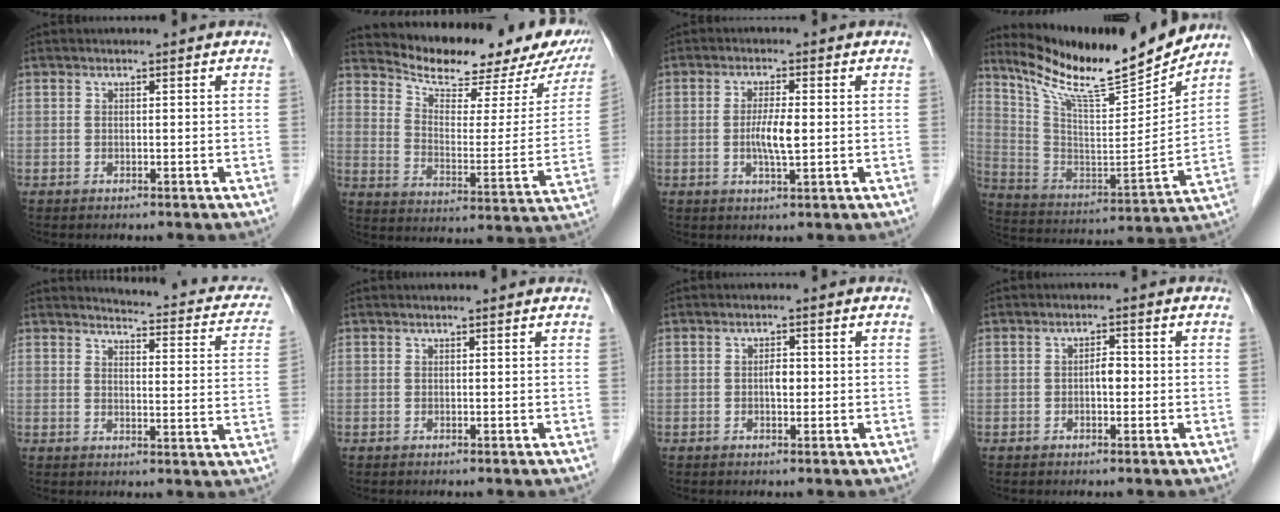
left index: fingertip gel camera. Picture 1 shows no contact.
{"total": 19.7, "force": [17.4, 5.1, 7.7], "torque": [-0.097, -0.029, 0.227]}
{"total": 4.1, "force": [-0.4, 0.6, 4.0], "torque": [-0.082, -0.005, -0.006]}
{"total": 19.0, "force": [17.0, 1.0, 8.5], "torque": [-0.157, -0.035, 0.285]}
{"total": 14.6, "force": [13.2, 3.4, 5.3], "torque": [-0.043, -0.028, 0.125]}
{"total": 1.1, "force": [1.1, 0.1, 0.3], "torque": [-0.010, 0.010, 0.012]}
{"total": 1.9, "force": [-0.2, 0.9, 1.6], "torque": [-0.025, 0.003, -0.002]}
{"total": 2.1, "force": [-0.4, 0.9, 1.8], "torque": [-0.026, 0.005, -0.007]}